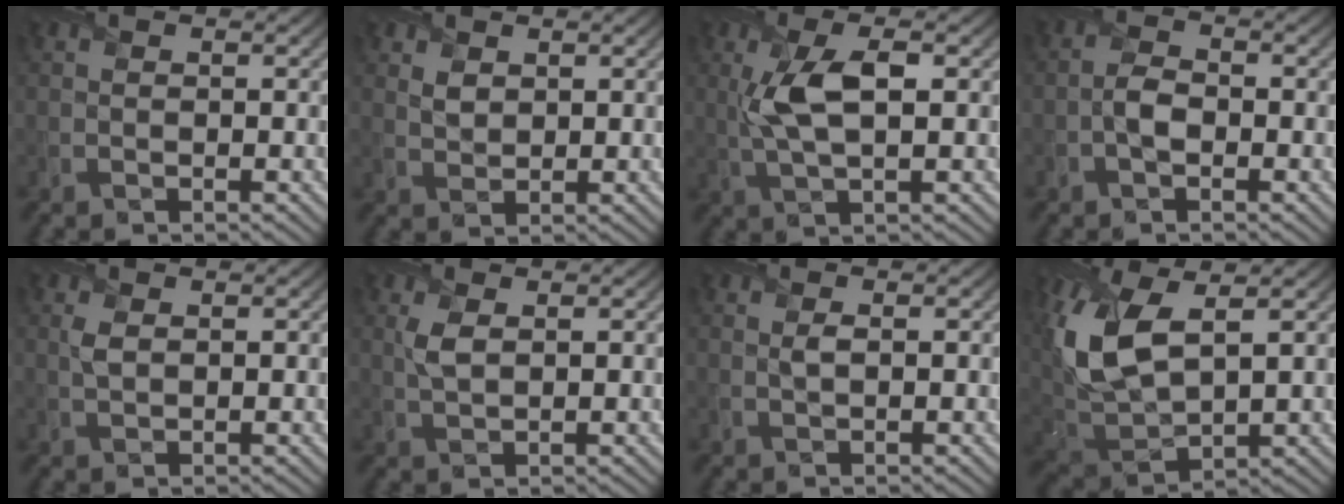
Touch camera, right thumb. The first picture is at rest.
{"total": 1.6, "force": [0.9, 1.3, 0.6], "torque": [-0.014, -0.005, 0.024]}
{"total": 6.4, "force": [0.9, 2.2, 5.9], "torque": [-0.136, 0.001, 0.020]}
{"total": 2.2, "force": [-1.2, 1.2, 1.4], "torque": [-0.024, 0.002, -0.026]}
{"total": 1.4, "force": [0.5, 0.7, 1.0], "torque": [-0.028, -0.002, 0.013]}
{"total": 2.4, "force": [0.9, 1.2, 1.9], "torque": [-0.051, -0.001, 0.021]}
{"total": 0.6, "force": [0.1, 0.3, 0.5], "torque": [-0.010, -0.001, 0.004]}
{"total": 11.8, "force": [4.0, 5.8, 9.5], "torque": [-0.244, 0.001, 0.080]}